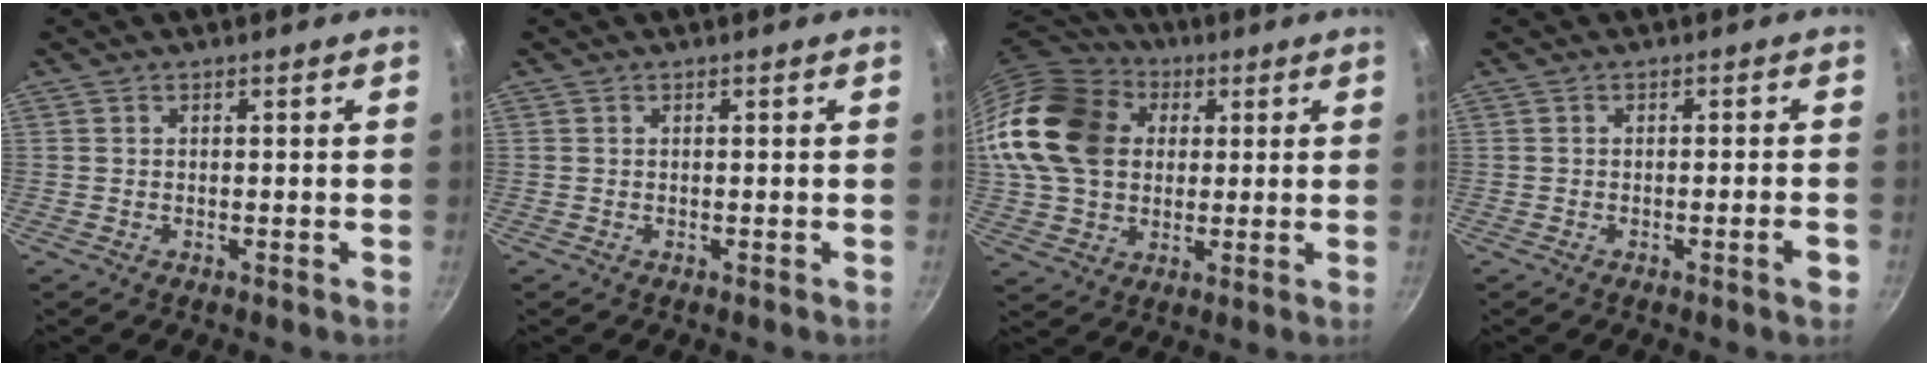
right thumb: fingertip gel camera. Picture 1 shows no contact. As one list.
[{"total": 0.0}, {"total": 21.4, "force": [4.3, 16.4, 13.1], "torque": [-0.238, 0.026, 0.075]}, {"total": 2.7, "force": [-1.2, 0.1, 2.4], "torque": [-0.030, 0.007, -0.015]}]